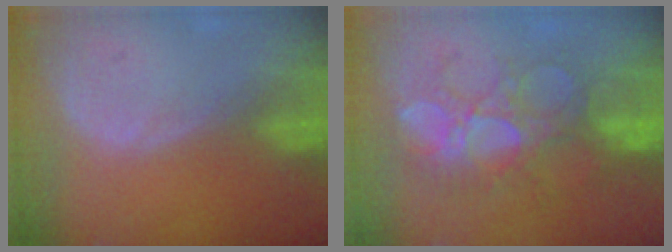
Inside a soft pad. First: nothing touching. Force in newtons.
{"total": 9.1, "press": 8.9, "slide": 1.8}